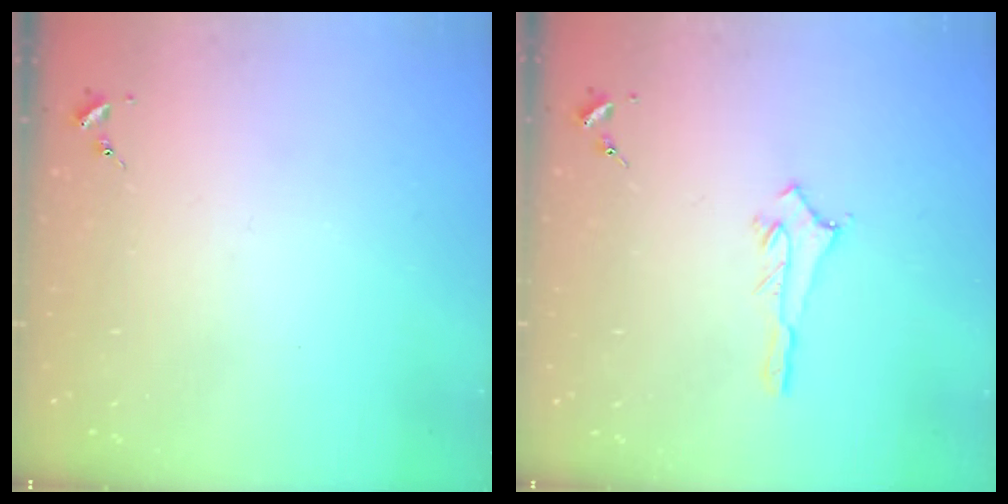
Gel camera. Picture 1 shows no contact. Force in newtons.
{"total": 2.9, "press": 2.8, "slide": 0.4}